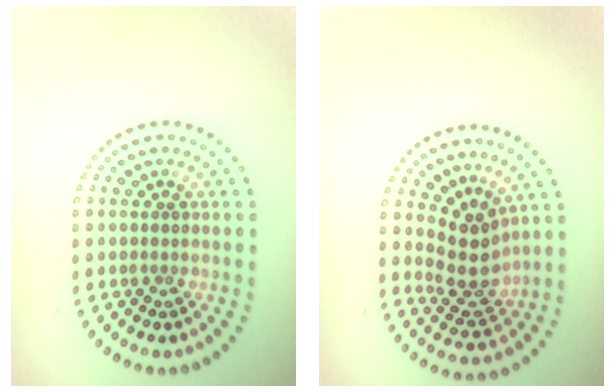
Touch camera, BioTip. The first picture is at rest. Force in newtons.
{"total": 3.3, "press": 2.8, "slide": 1.8}